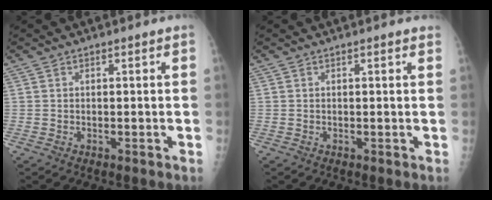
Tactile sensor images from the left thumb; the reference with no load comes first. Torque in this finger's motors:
{"motor_torque": [0.66, 0.46, 0.09, -0.25, 0.01]}